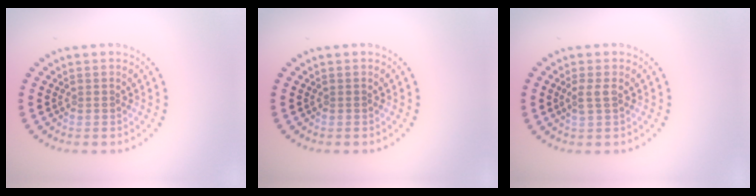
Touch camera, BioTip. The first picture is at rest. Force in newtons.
{"total": 0.0}
{"total": 1.3, "press": 1.2, "slide": 0.5}